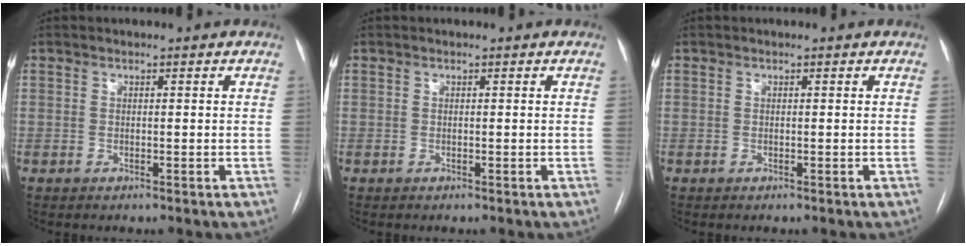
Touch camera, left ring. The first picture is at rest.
{"total": 0.0}
{"total": 0.0}